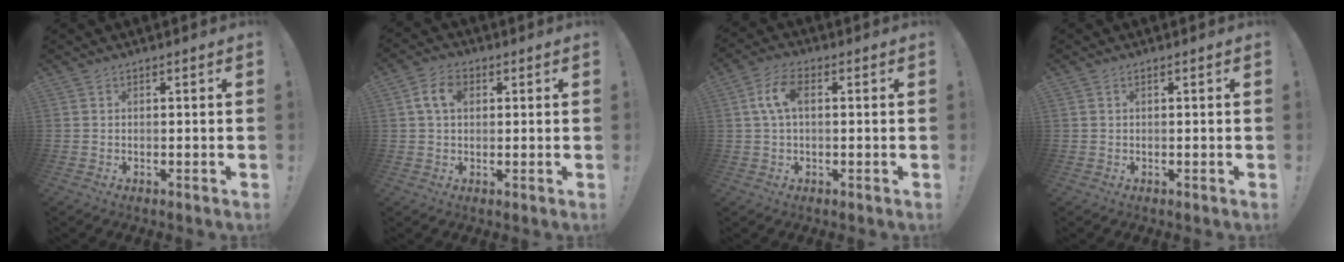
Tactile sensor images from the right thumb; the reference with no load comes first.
{"total": 7.3, "force": [1.8, 4.9, 5.0], "torque": [-0.094, 0.009, 0.033]}
{"total": 7.6, "force": [1.2, 4.2, 6.2], "torque": [-0.123, 0.009, 0.021]}
{"total": 0.5, "force": [0.2, 0.3, 0.4], "torque": [-0.012, 0.003, 0.006]}